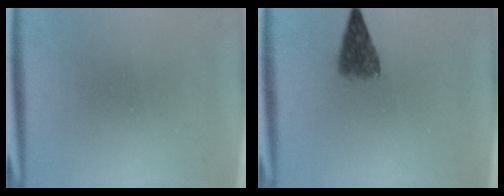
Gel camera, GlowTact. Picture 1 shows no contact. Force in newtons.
{"total": 4.1}